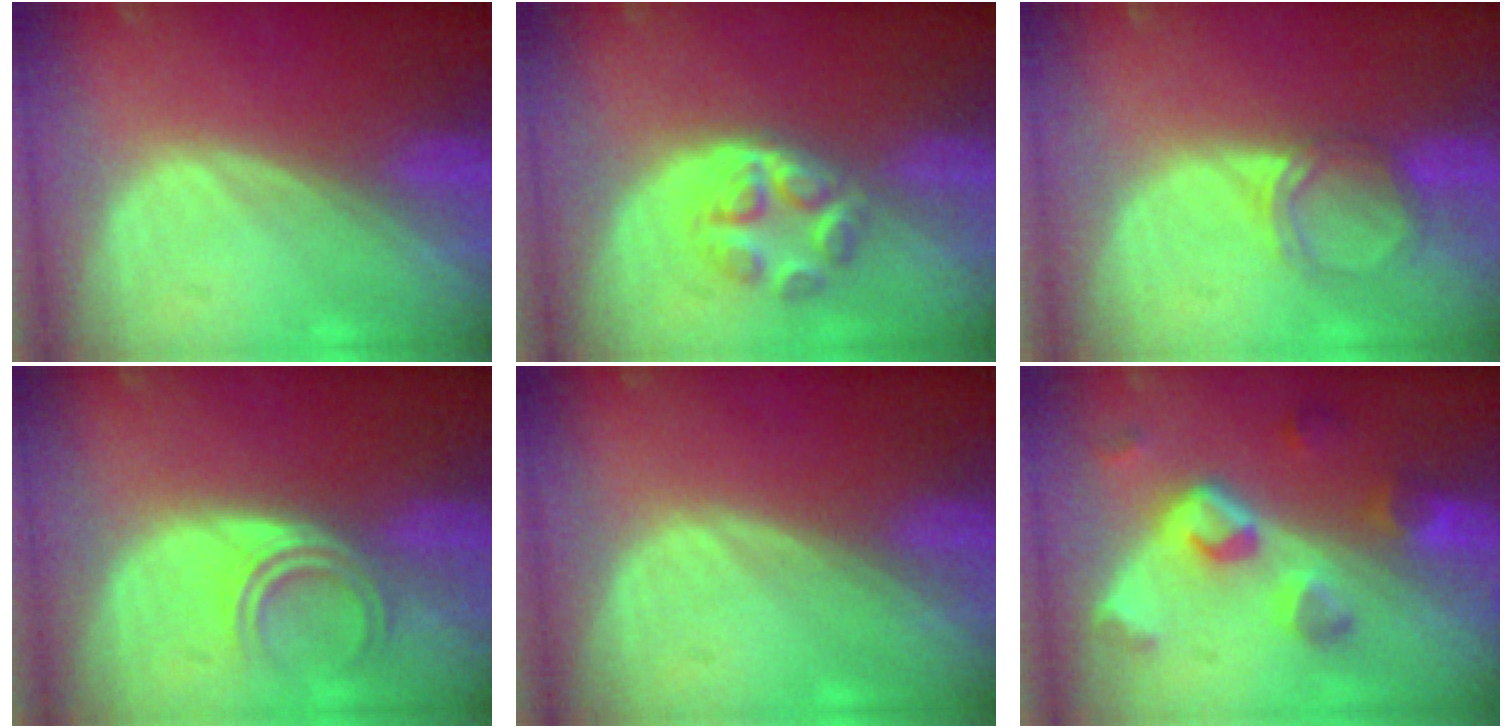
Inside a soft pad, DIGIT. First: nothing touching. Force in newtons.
{"total": 5.9, "press": 5.1, "slide": 2.9}
{"total": 3.7, "press": 3.4, "slide": 1.6}
{"total": 4.7, "press": 4.0, "slide": 2.4}
{"total": 0.0}
{"total": 7.7, "press": 7.0, "slide": 3.3}